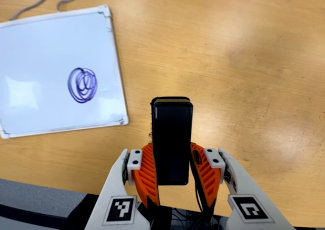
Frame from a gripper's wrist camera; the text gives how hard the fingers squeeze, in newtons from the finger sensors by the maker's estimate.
{"total": 5.0, "left": 3.5, "right": 6.5}